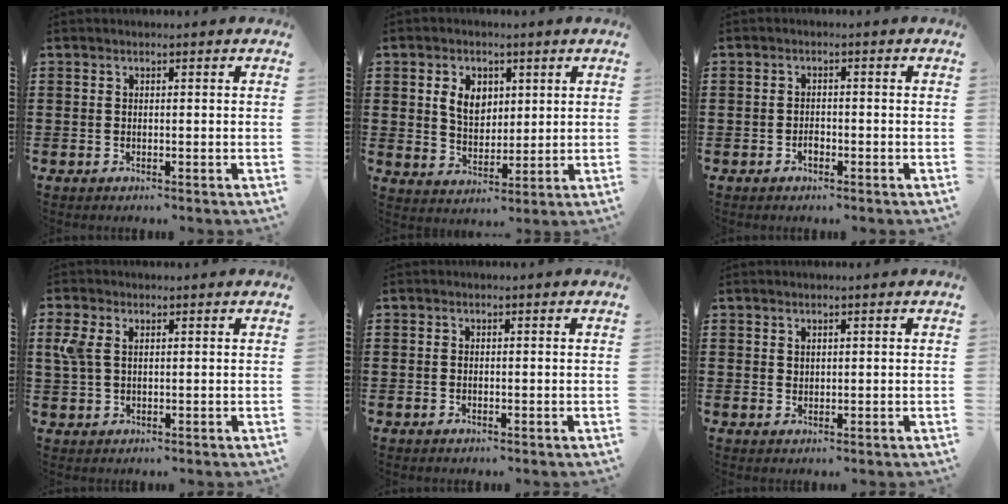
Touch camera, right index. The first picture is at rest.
{"total": 5.4, "force": [1.8, 4.0, 3.2], "torque": [-0.070, 0.010, 0.030]}
{"total": 1.5, "force": [-0.8, 1.0, 0.8], "torque": [-0.019, -0.002, -0.016]}
{"total": 3.7, "force": [1.3, 2.2, 2.7], "torque": [-0.075, 0.002, 0.018]}
{"total": 0.5, "force": [-0.1, 0.2, 0.5], "torque": [-0.012, -0.001, -0.002]}
{"total": 1.0, "force": [0.9, 0.5, 0.3], "torque": [-0.006, 0.002, 0.017]}